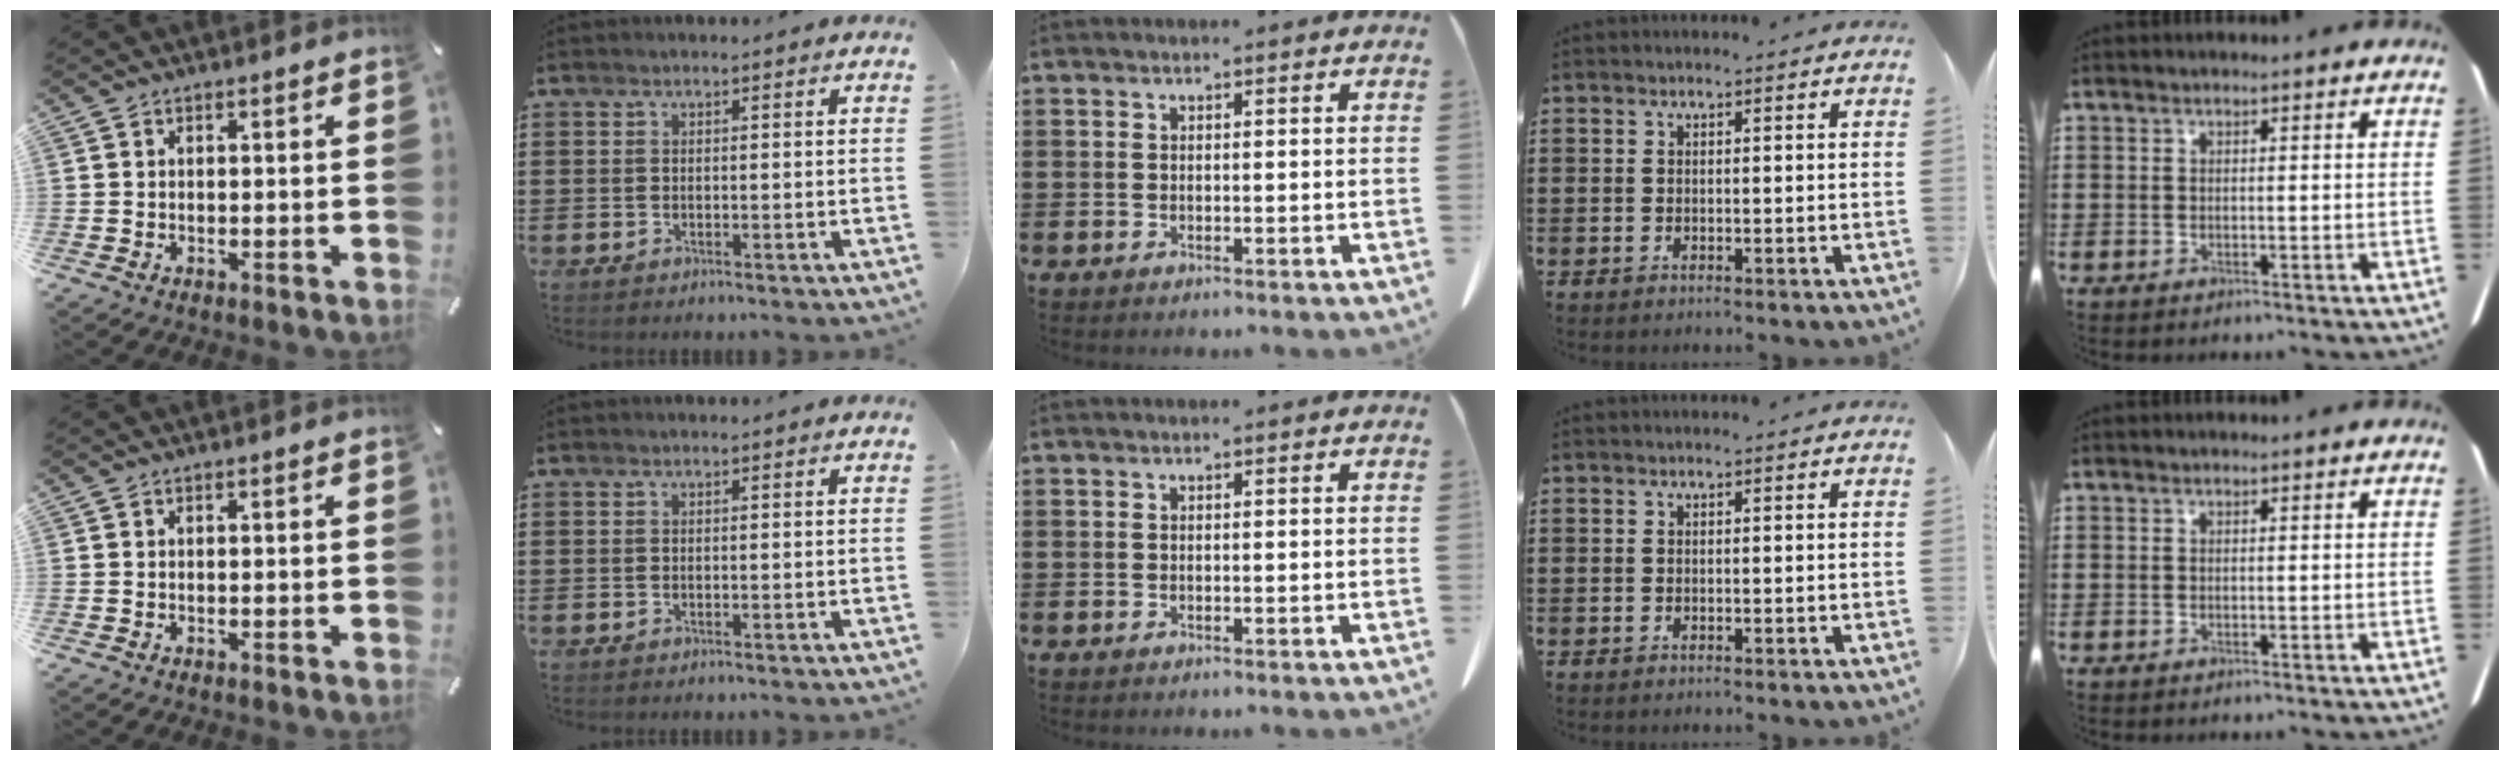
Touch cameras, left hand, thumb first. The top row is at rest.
{}